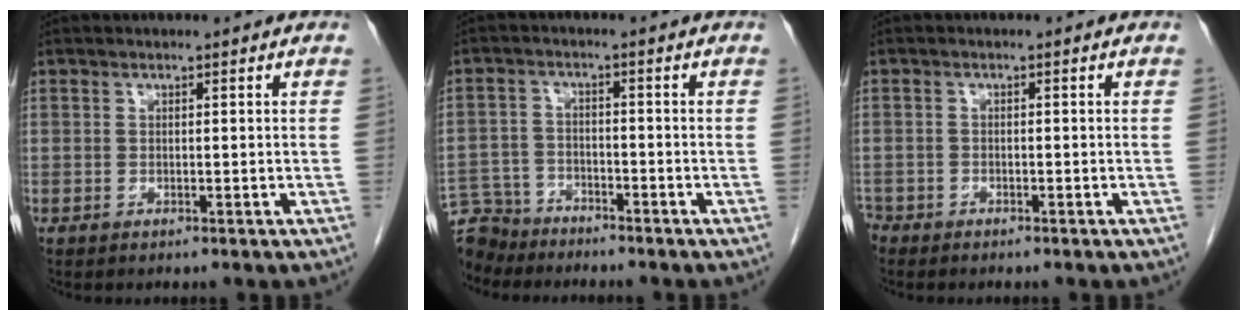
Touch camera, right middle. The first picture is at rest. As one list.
[{"total": 8.0, "force": [-7.3, 3.1, 0.3], "torque": [-0.012, -0.003, -0.135]}, {"total": 2.4, "force": [-2.0, 1.1, 0.3], "torque": [-0.009, 0.000, -0.037]}]